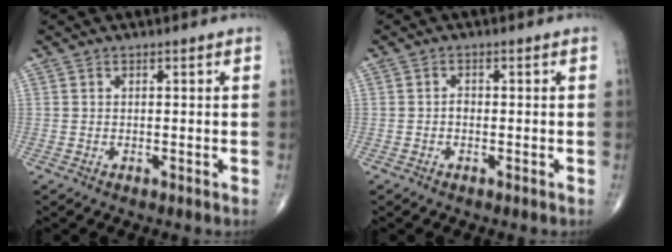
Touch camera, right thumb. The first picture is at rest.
{"total": 1.0, "force": [-0.3, 0.7, 0.7], "torque": [-0.006, 0.003, -0.008]}